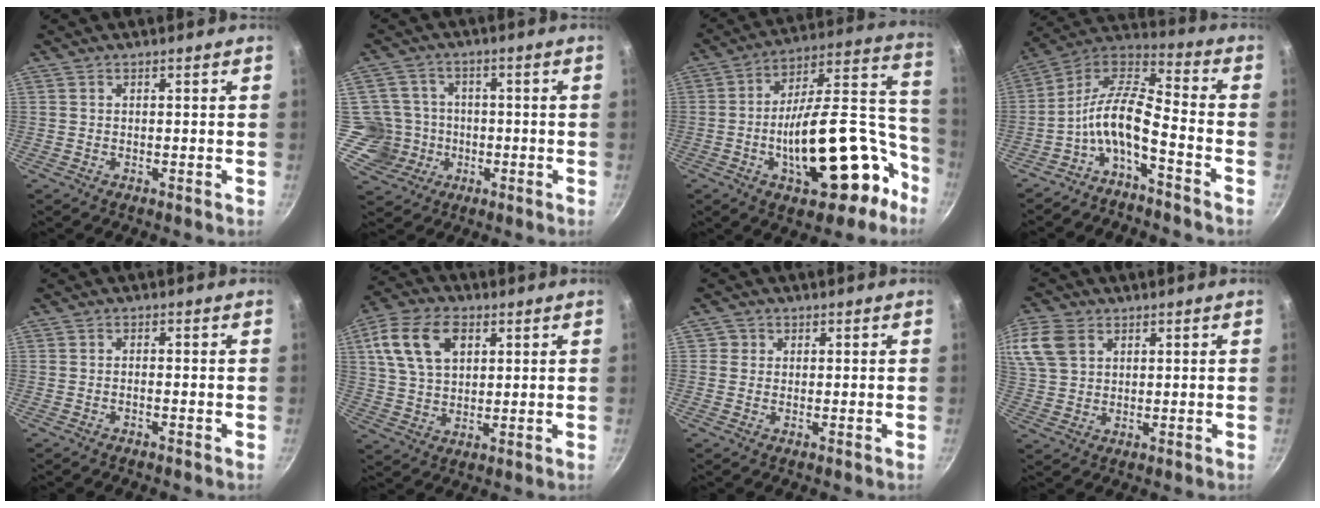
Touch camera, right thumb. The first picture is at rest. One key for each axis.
{"total": 7.9, "fx": -1.6, "fy": 7.7, "fz": 1.1, "tx": 0.015, "ty": 0.025, "tz": -0.030}
{"total": 26.4, "fx": -9.8, "fy": 12.4, "fz": 21.2, "tx": -0.262, "ty": 0.085, "tz": -0.140}
{"total": 11.2, "fx": -5.2, "fy": 3.6, "fz": 9.2, "tx": -0.193, "ty": 0.072, "tz": -0.110}
{"total": 0.8, "fx": -0.6, "fy": 0.1, "fz": 0.5, "tx": -0.017, "ty": 0.006, "tz": -0.015}
{"total": 12.9, "fx": 4.6, "fy": 8.2, "fz": 8.8, "tx": -0.149, "ty": 0.001, "tz": 0.080}
{"total": 1.6, "fx": 0.2, "fy": 1.6, "fz": 0.3, "tx": 0.007, "ty": 0.000, "tz": -0.003}
{"total": 10.0, "fx": 4.1, "fy": 7.1, "fz": 5.7, "tx": -0.120, "ty": 0.002, "tz": 0.080}